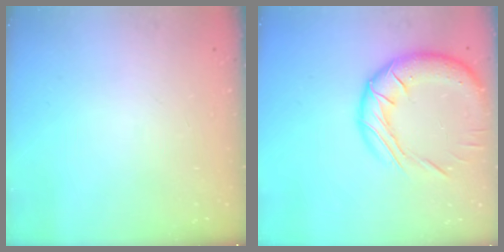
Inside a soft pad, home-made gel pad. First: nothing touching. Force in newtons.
{"total": 20.6, "press": 20.4, "slide": 2.8}